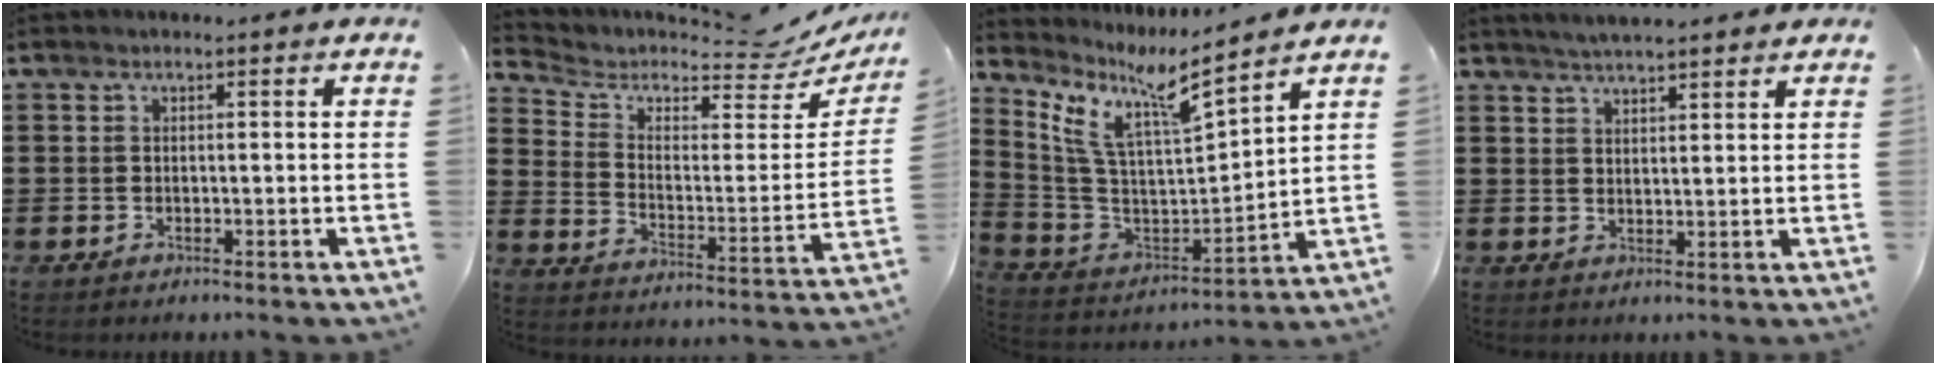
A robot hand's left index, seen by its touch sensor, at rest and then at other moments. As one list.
[{"total": 5.3, "force": [4.6, 1.8, 1.9], "torque": [-0.060, -0.038, 0.074]}, {"total": 8.2, "force": [5.9, 1.2, 5.5], "torque": [-0.138, -0.048, 0.091]}, {"total": 3.0, "force": [2.9, 0.1, 0.7], "torque": [-0.021, -0.003, 0.053]}]